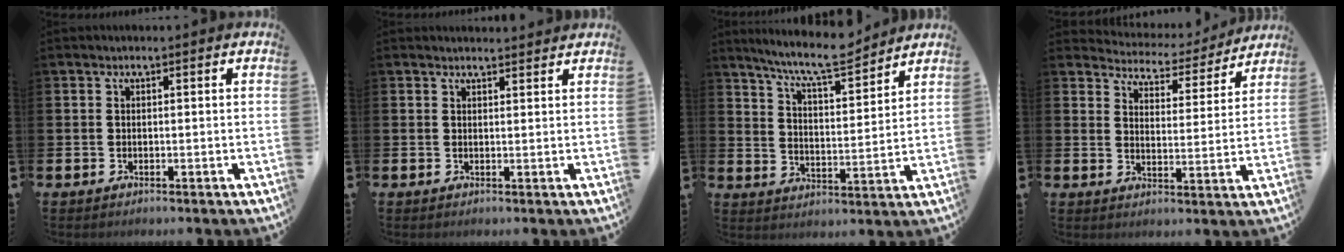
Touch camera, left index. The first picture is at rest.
{"total": 1.5, "force": [1.5, 0.2, 0.0], "torque": [0.006, -0.006, 0.026]}
{"total": 8.7, "force": [8.1, 0.9, 3.3], "torque": [-0.087, -0.046, 0.143]}
{"total": 4.6, "force": [4.5, 1.2, 0.1], "torque": [-0.026, -0.039, 0.073]}